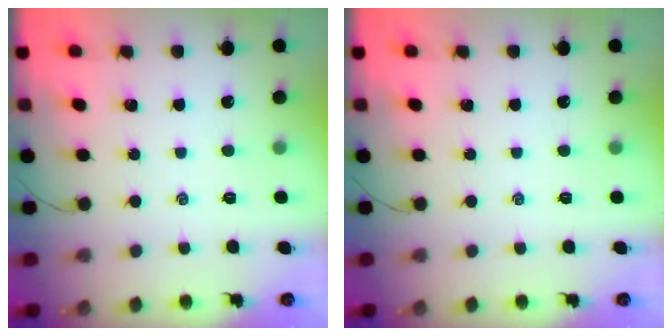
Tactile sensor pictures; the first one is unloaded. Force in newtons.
{"total": 0.0}